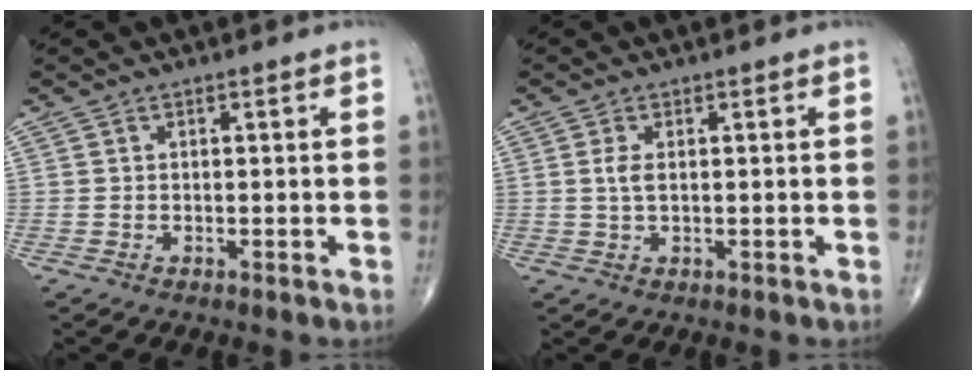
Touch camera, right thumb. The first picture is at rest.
{"total": 2.4, "force": [0.4, 1.1, 2.1], "torque": [-0.048, 0.001, 0.010]}